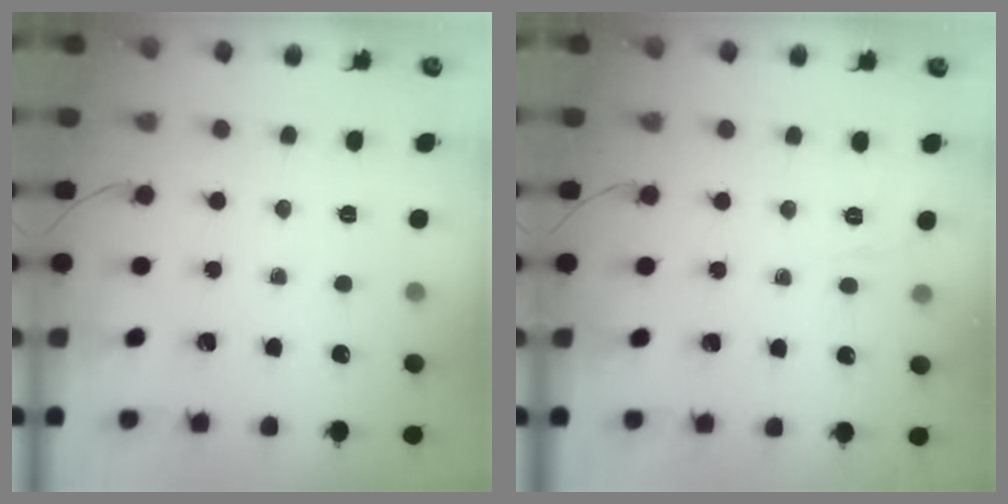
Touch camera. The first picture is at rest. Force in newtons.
{"total": 2.2, "press": 1.1, "slide": 1.9}